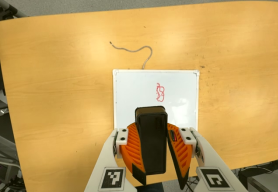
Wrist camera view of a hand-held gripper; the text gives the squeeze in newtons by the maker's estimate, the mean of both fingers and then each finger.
{"total": 10.7, "left": 10.6, "right": 10.7}